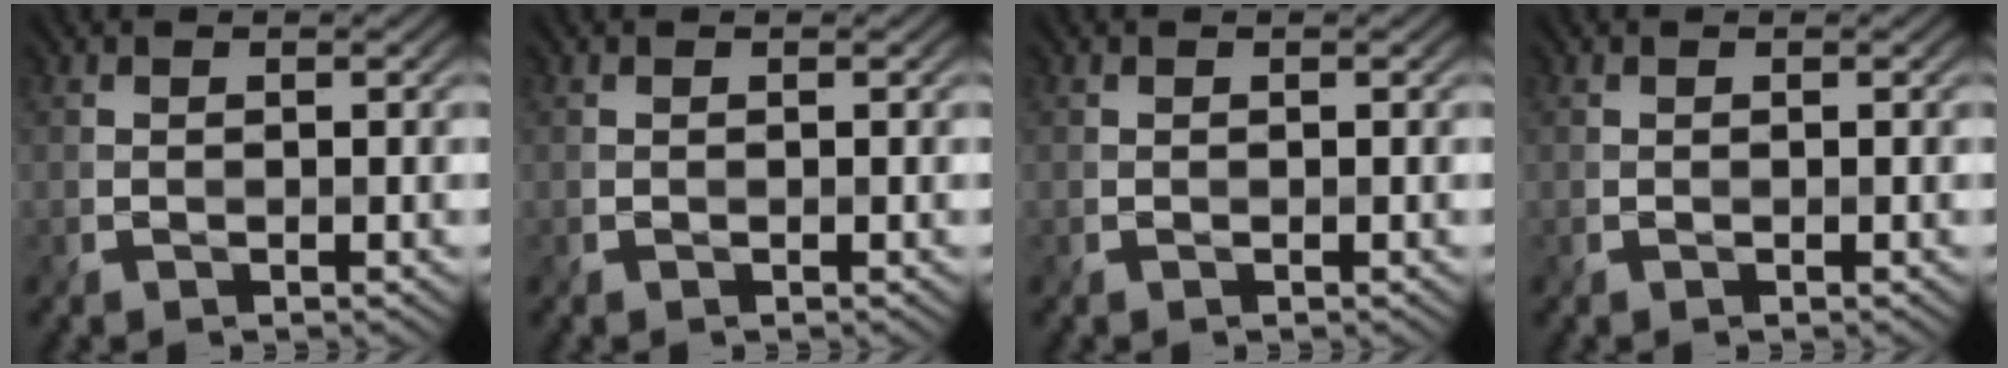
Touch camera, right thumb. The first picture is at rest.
{"total": 0.0}
{"total": 0.0}
{"total": 0.0}